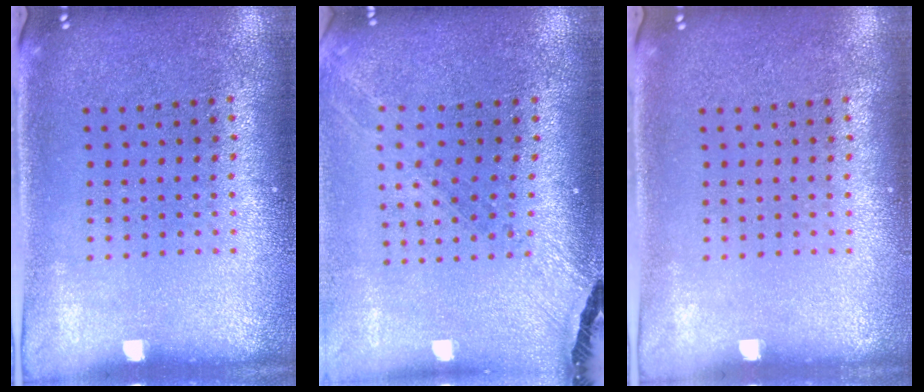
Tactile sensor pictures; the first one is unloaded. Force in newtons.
{"total": 1.5, "press": 1.4, "slide": 0.3}
{"total": 0.0}